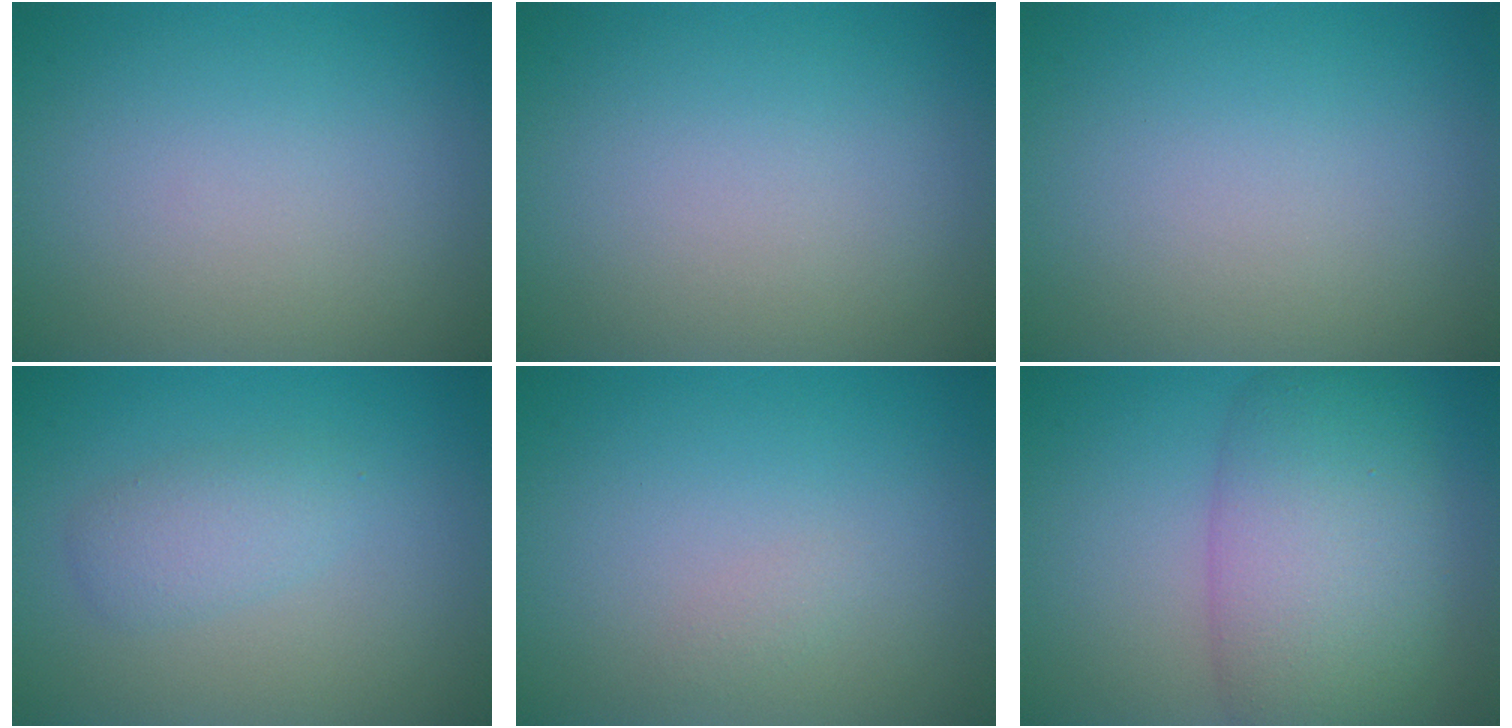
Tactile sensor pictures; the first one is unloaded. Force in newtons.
{"total": 0.0}
{"total": 0.0}
{"total": 2.1, "press": 2.1, "slide": 0.1}
{"total": 0.6, "press": 0.6, "slide": 0.0}
{"total": 8.7, "press": 8.7, "slide": 0.5}